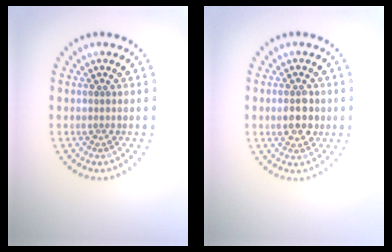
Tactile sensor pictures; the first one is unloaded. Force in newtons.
{"total": 2.6, "press": 2.6, "slide": 0.2}